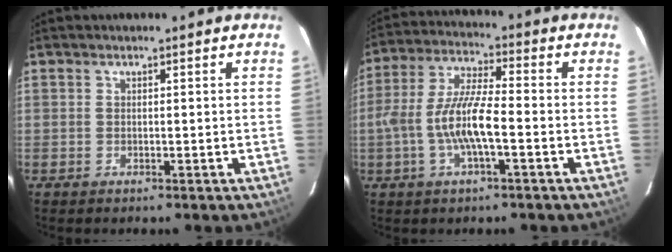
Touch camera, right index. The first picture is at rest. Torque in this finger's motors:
{"motor_torque": [1.40, -0.62, 0.92, 0.21]}